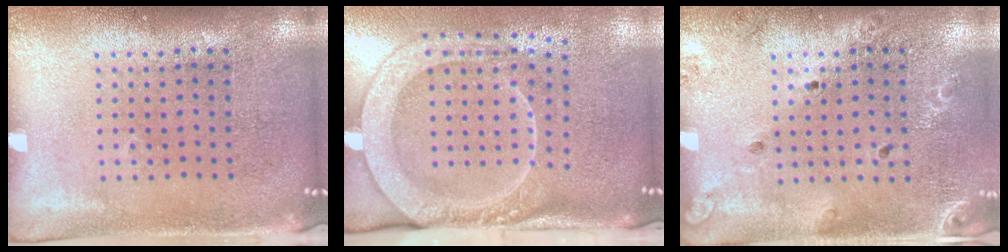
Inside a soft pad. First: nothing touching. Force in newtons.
{"total": 2.7, "press": 2.1, "slide": 1.6}
{"total": 1.4, "press": 1.4, "slide": 0.1}